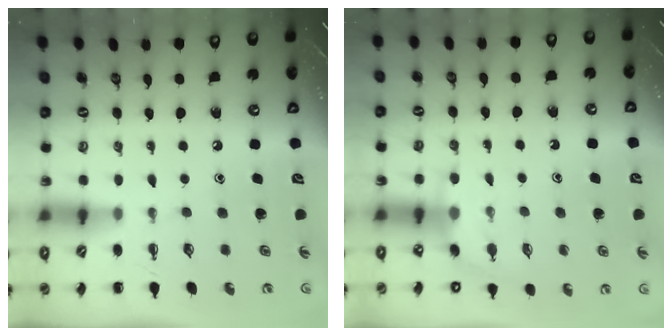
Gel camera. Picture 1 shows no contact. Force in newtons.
{"total": 4.8, "press": 4.6, "slide": 1.2}